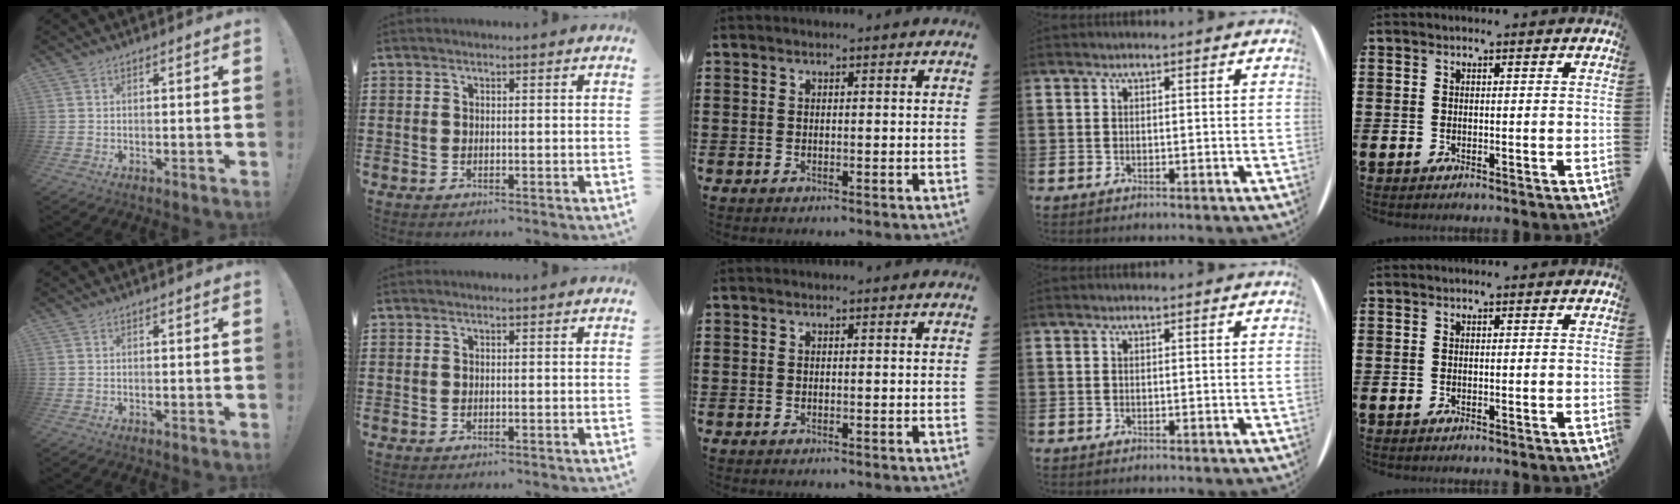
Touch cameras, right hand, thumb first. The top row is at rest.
{}